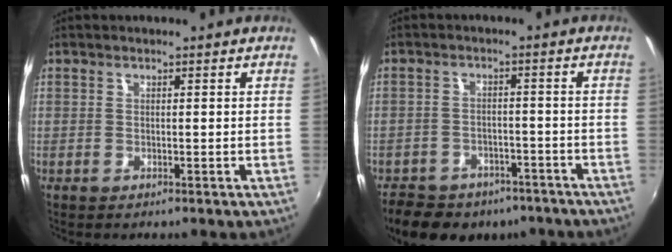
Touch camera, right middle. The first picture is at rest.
{"total": 16.4, "force": [-12.0, 8.9, 6.9], "torque": [-0.164, -0.004, -0.164]}